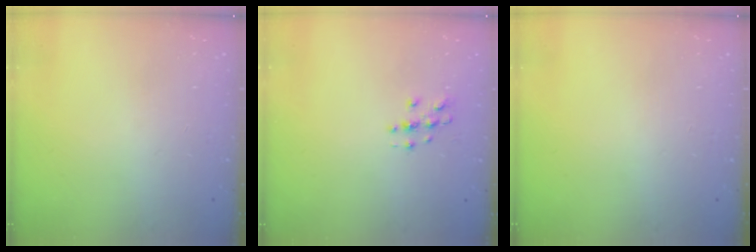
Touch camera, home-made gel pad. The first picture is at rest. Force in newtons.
{"total": 2.9, "press": 2.9, "slide": 0.3}
{"total": 0.0}